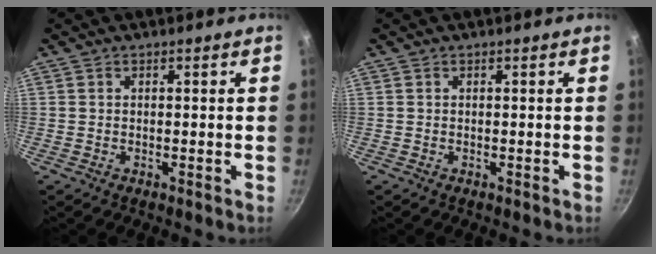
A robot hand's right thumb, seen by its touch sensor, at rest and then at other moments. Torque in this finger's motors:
{"motor_torque": [0.09, 0.09, -0.01, 0.00, 0.00]}